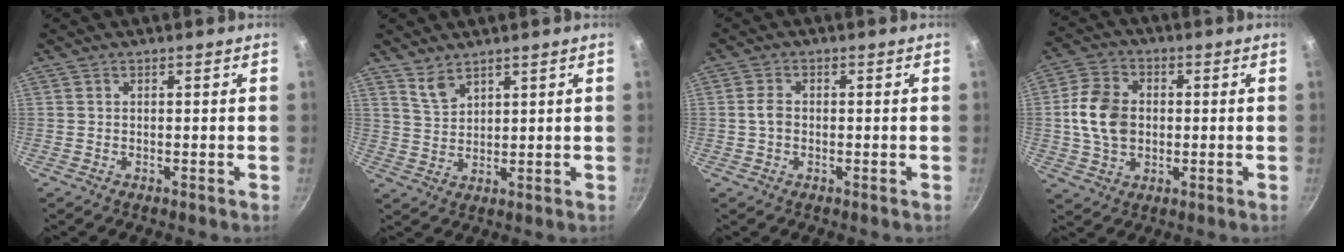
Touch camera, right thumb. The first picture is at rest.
{"total": 3.8, "force": [3.1, 1.5, 1.6], "torque": [-0.030, -0.019, 0.068]}
{"total": 2.7, "force": [-0.2, 1.9, 1.9], "torque": [-0.038, 0.010, -0.008]}
{"total": 11.0, "force": [0.3, 8.2, 7.4], "torque": [-0.121, 0.011, -0.003]}